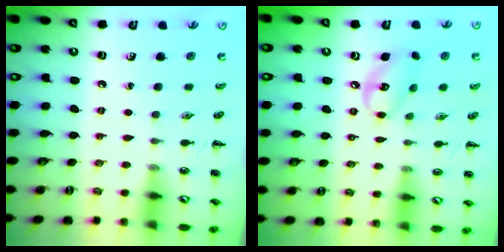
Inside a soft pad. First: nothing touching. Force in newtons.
{"total": 10.1, "press": 9.9, "slide": 1.9}